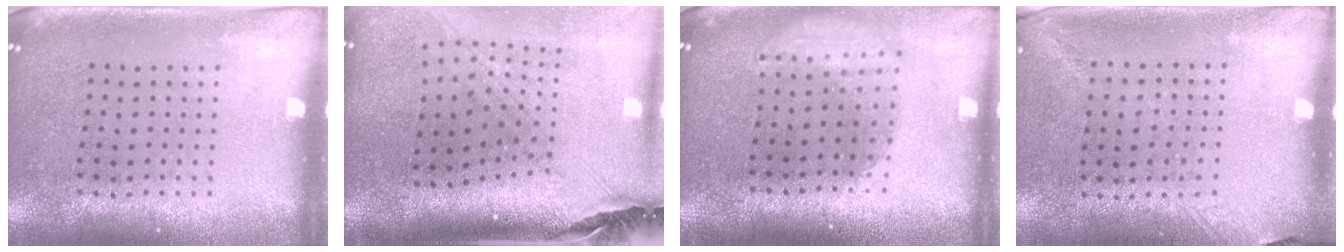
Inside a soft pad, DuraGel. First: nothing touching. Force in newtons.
{"total": 2.7, "press": 1.9, "slide": 1.9}
{"total": 1.7, "press": 1.3, "slide": 1.1}
{"total": 1.3, "press": 1.0, "slide": 0.9}